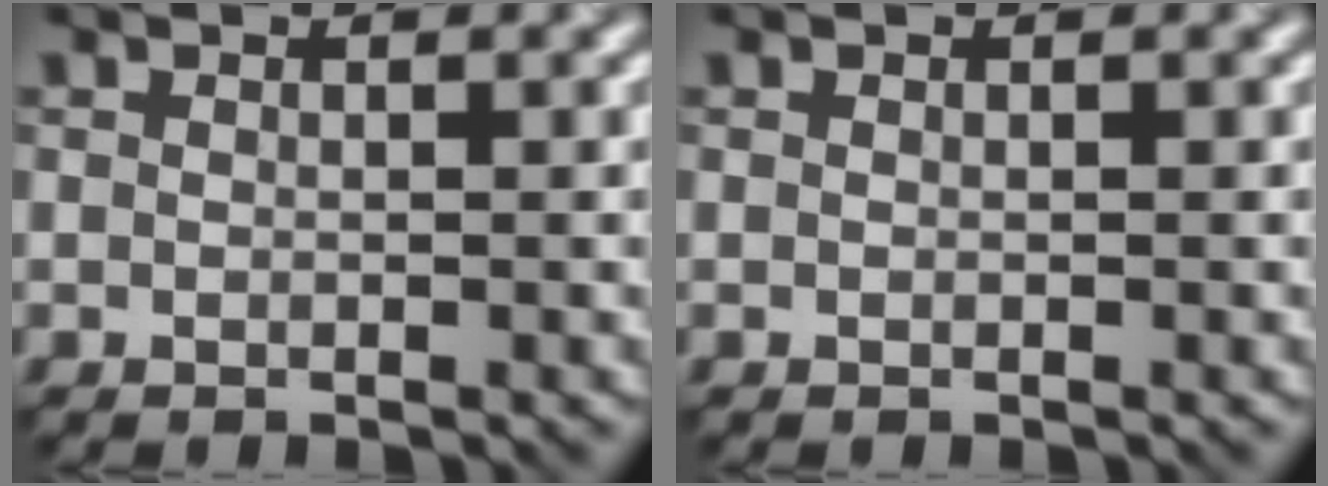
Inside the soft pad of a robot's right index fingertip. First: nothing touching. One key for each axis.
{"total": 0.0}